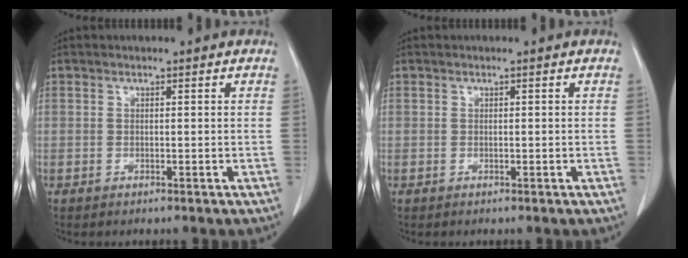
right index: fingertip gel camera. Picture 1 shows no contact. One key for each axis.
{"total": 0.0}